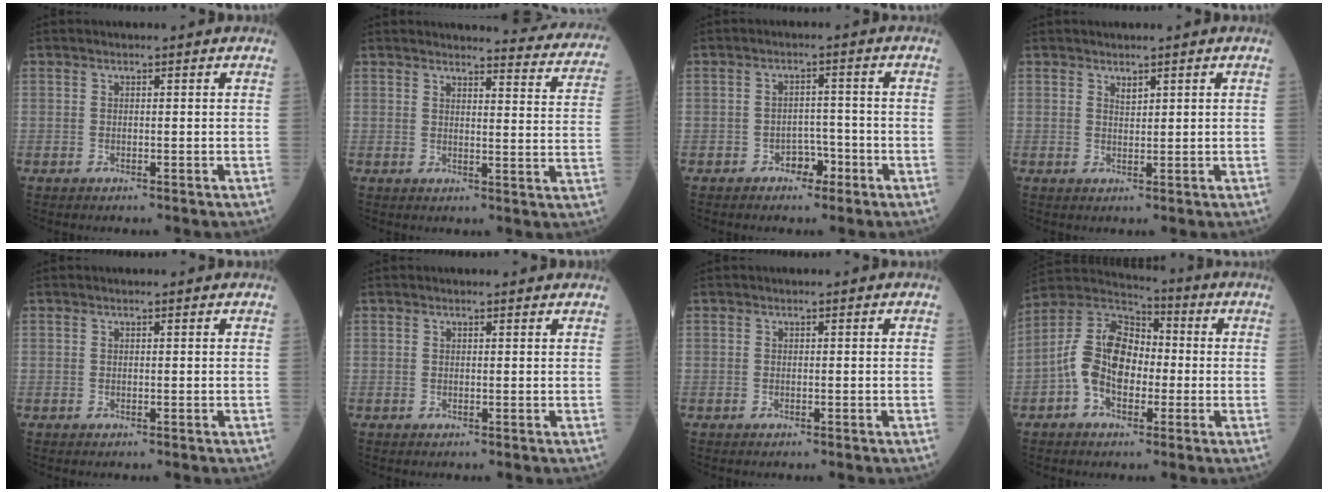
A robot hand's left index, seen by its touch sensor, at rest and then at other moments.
{"total": 13.0, "force": [12.8, 1.0, 2.0], "torque": [0.002, -0.087, 0.115]}
{"total": 3.0, "force": [-1.8, 1.8, 1.5], "torque": [-0.017, 0.007, -0.026]}
{"total": 1.1, "force": [0.9, 0.3, 0.6], "torque": [-0.011, -0.002, 0.017]}
{"total": 0.0}
{"total": 1.2, "force": [1.1, 0.1, 0.3], "torque": [-0.014, 0.004, 0.010]}
{"total": 0.0}
{"total": 11.0, "force": [-1.8, 6.6, 8.7], "torque": [-0.194, 0.033, -0.040]}